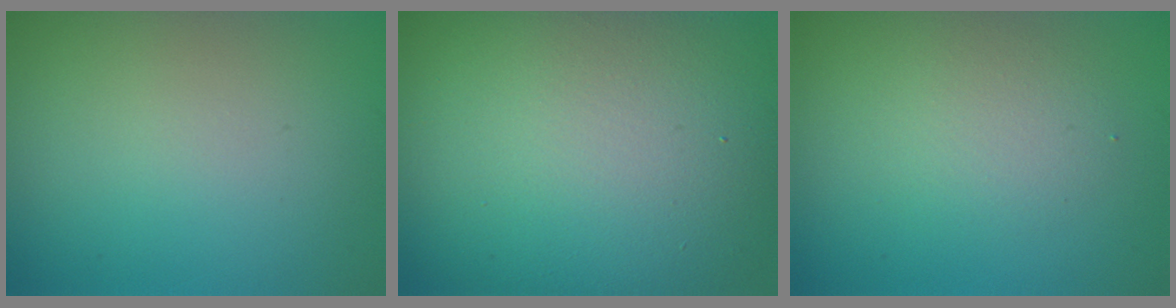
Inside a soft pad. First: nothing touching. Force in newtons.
{"total": 17.7, "press": 17.7, "slide": 1.2}
{"total": 2.4, "press": 2.4, "slide": 0.2}